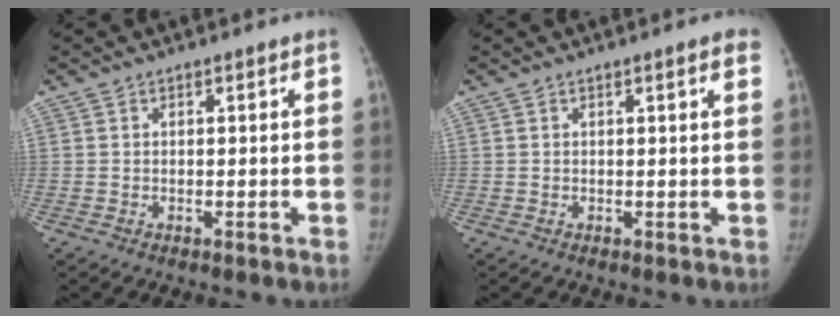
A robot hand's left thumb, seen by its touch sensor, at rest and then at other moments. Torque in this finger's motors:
{"motor_torque": [-0.10, 0.01, 0.11, 0.49, -0.03]}